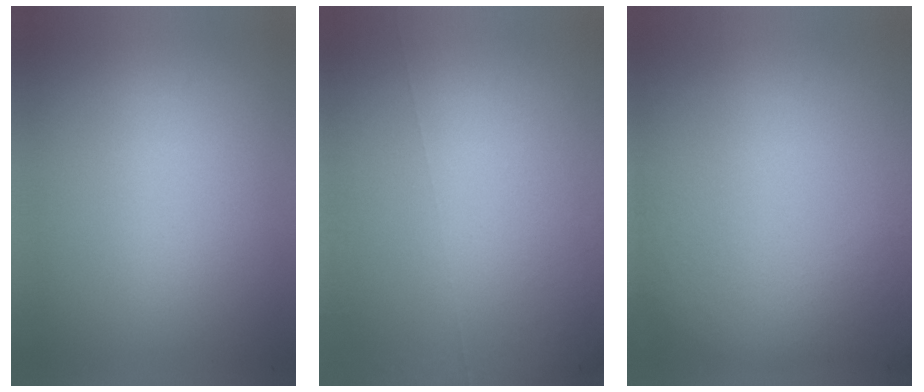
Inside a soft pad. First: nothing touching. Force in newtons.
{"total": 4.4}
{"total": 5.9}